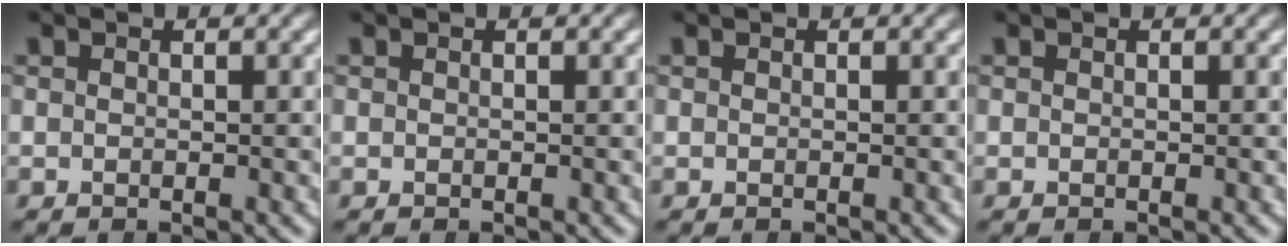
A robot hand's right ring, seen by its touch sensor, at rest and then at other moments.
{"total": 0.0}
{"total": 0.0}
{"total": 0.0}